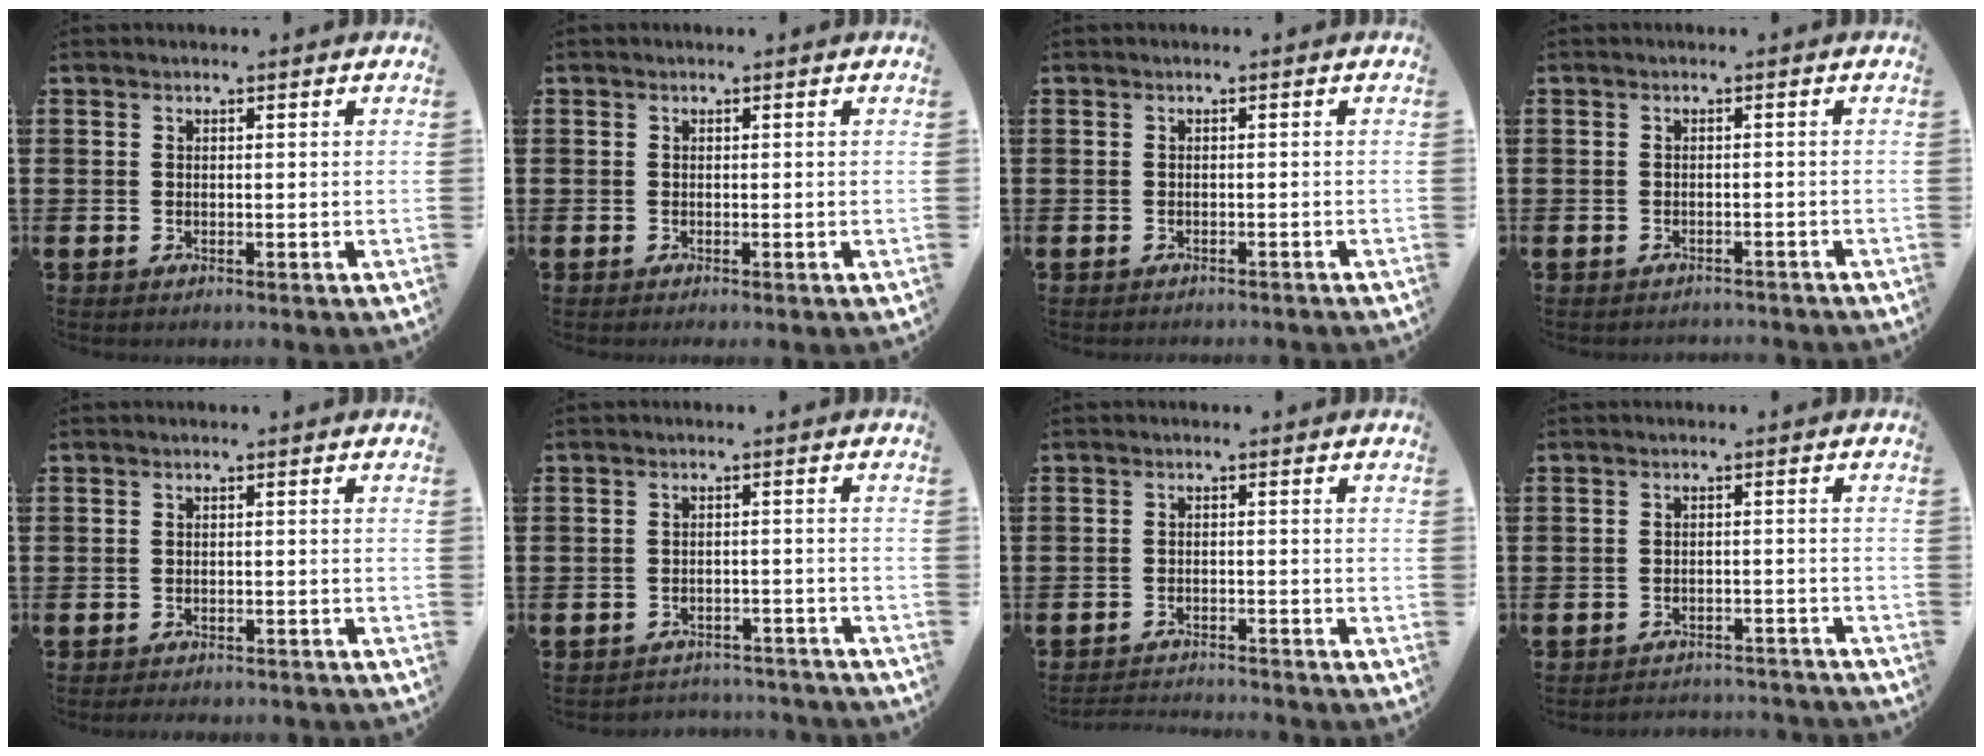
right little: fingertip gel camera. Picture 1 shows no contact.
{"total": 0.0}
{"total": 0.6, "force": [-0.6, 0.0, 0.0], "torque": [-0.001, -0.002, -0.011]}
{"total": 0.9, "force": [-0.9, 0.0, 0.0], "torque": [-0.003, 0.001, -0.020]}
{"total": 1.1, "force": [-1.1, 0.0, 0.0], "torque": [-0.004, 0.001, -0.022]}
{"total": 2.3, "force": [-2.3, 0.1, -0.2], "torque": [-0.003, 0.004, -0.050]}
{"total": 2.1, "force": [-2.1, -0.1, -0.1], "torque": [-0.003, 0.003, -0.045]}
{"total": 2.1, "force": [-2.1, 0.0, -0.1], "torque": [-0.004, 0.004, -0.046]}